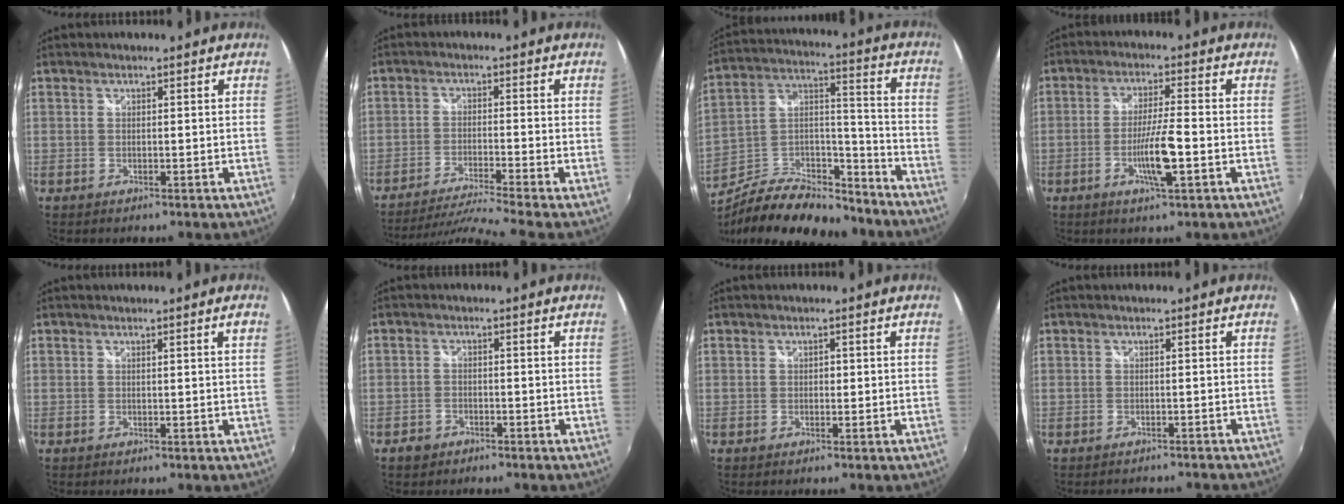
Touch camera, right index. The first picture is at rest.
{"total": 10.2, "force": [-8.9, -2.3, 4.5], "torque": [-0.099, -0.020, -0.149]}
{"total": 20.0, "force": [-15.1, 7.7, 10.7], "torque": [-0.205, 0.019, -0.237]}
{"total": 7.2, "force": [-2.6, 0.3, 6.8], "torque": [-0.126, -0.007, -0.047]}
{"total": 1.4, "force": [0.6, -0.5, 1.2], "torque": [-0.017, 0.000, 0.009]}
{"total": 3.1, "force": [-2.2, 2.1, 0.5], "torque": [-0.024, 0.004, -0.039]}
{"total": 0.8, "force": [-0.1, 0.7, 0.3], "torque": [-0.001, 0.001, -0.003]}
{"total": 4.6, "force": [-4.3, 1.1, 1.3], "torque": [-0.028, -0.016, -0.054]}